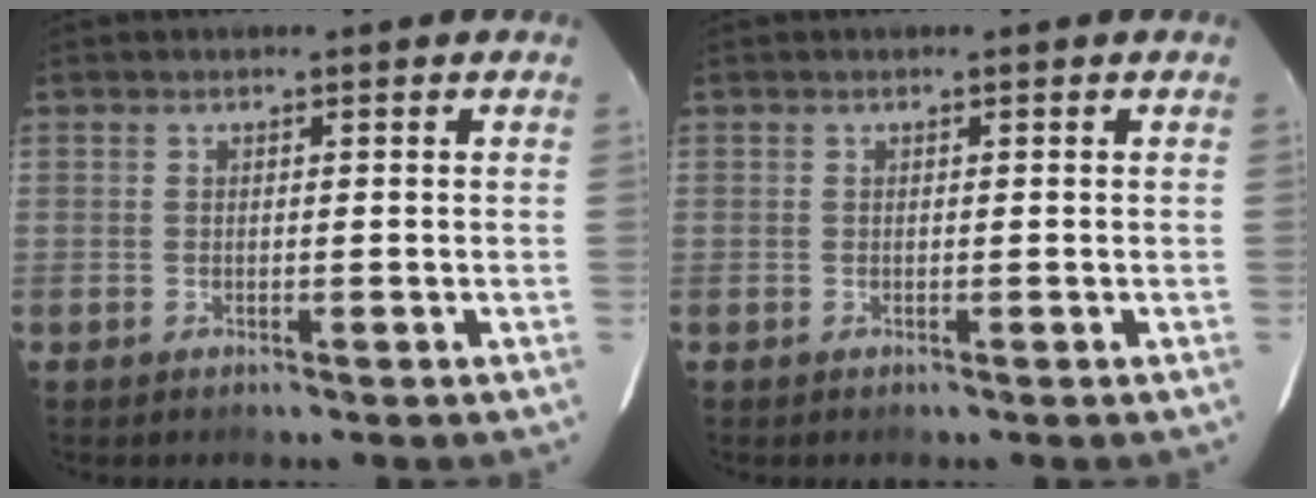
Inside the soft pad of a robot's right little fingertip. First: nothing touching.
{"total": 0.0}